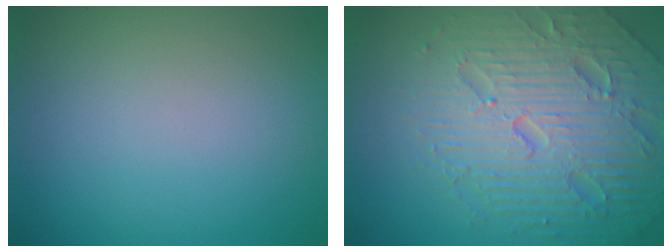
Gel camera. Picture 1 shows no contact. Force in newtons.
{"total": 7.4, "press": 7.3, "slide": 1.6}